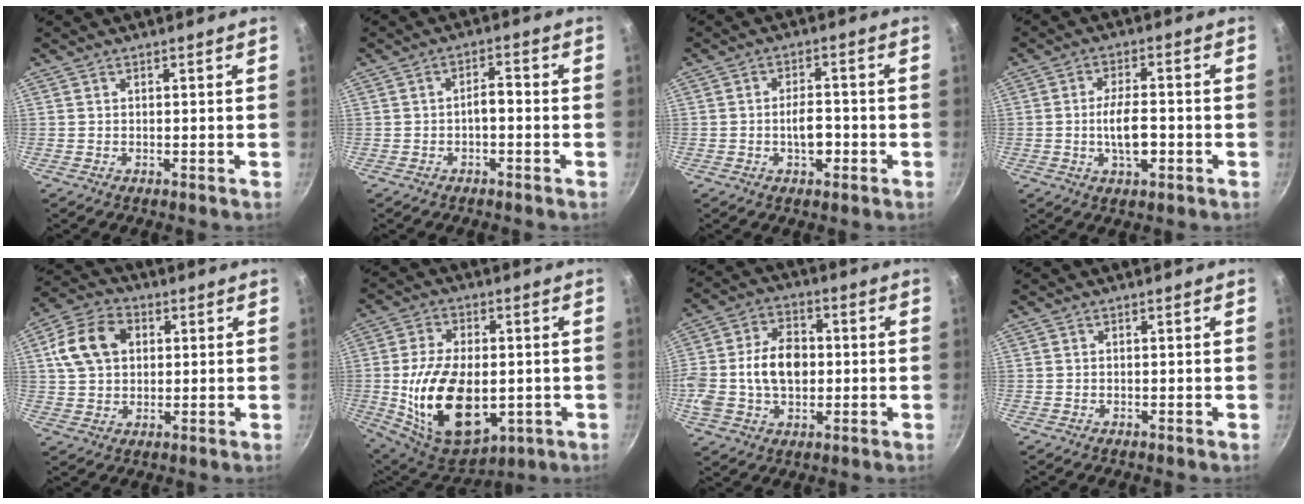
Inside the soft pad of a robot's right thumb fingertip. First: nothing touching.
{"total": 3.0, "force": [-0.8, 1.5, 2.5], "torque": [-0.036, 0.019, -0.016]}
{"total": 4.8, "force": [-1.2, 2.7, 3.8], "torque": [-0.049, 0.017, -0.020]}
{"total": 6.8, "force": [-1.2, 3.0, 6.0], "torque": [-0.102, 0.006, -0.022]}
{"total": 11.6, "force": [2.9, 8.4, 7.5], "torque": [-0.130, 0.014, 0.046]}
{"total": 21.0, "force": [-2.9, 12.1, 17.0], "torque": [-0.291, -0.008, -0.020]}
{"total": 14.2, "force": [-0.3, 9.8, 10.3], "torque": [-0.183, 0.020, -0.001]}
{"total": 0.0}